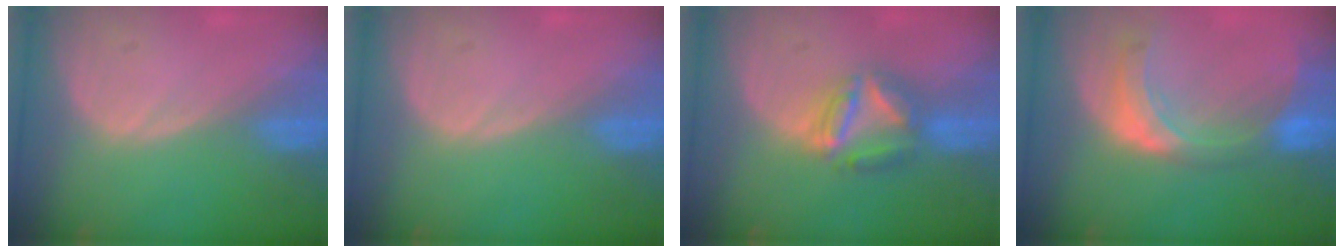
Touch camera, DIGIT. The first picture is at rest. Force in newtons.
{"total": 0.0}
{"total": 6.9, "press": 6.1, "slide": 3.1}
{"total": 8.2, "press": 7.2, "slide": 3.8}